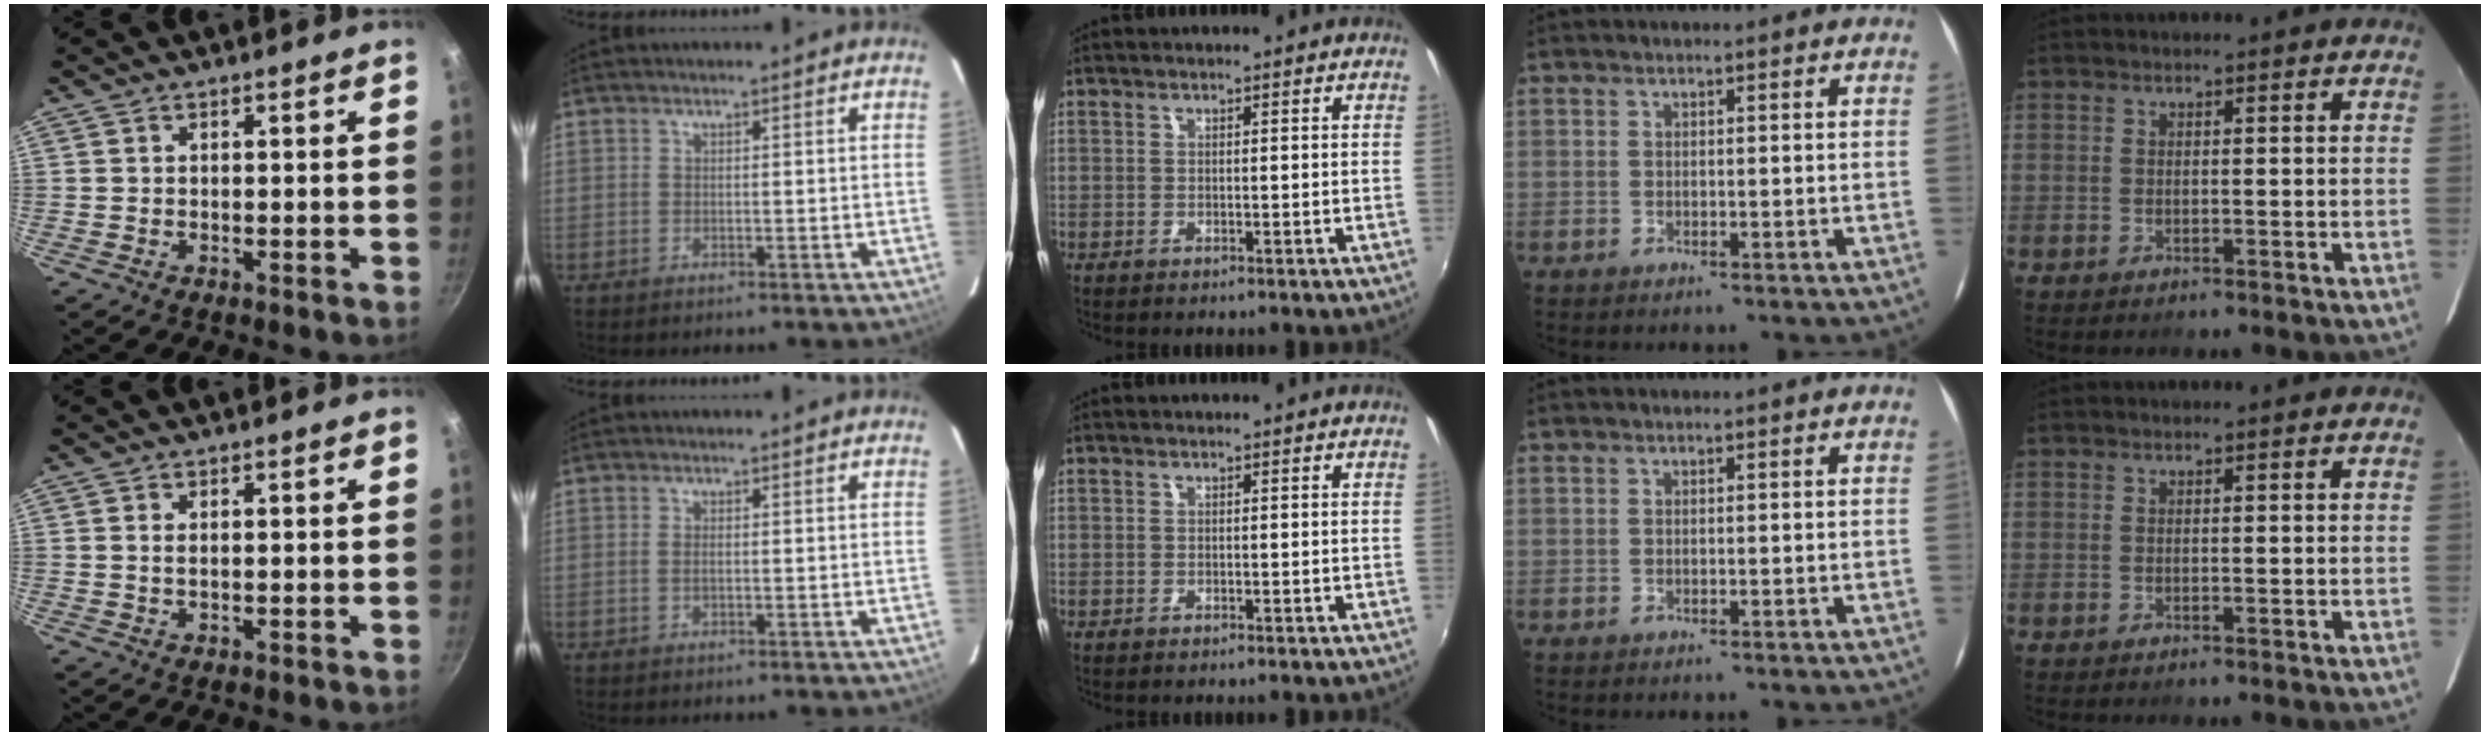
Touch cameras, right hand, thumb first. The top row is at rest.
{"thumb": {"total": 1.1, "force": [0.2, 0.5, 0.9], "torque": [-0.017, 0.000, 0.003]}, "index": {"total": 1.2, "force": [-0.1, 0.6, 1.1], "torque": [-0.022, 0.001, -0.003]}}